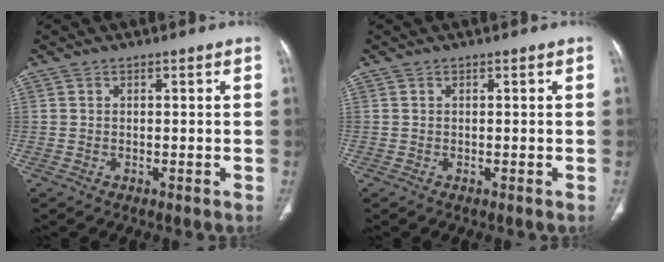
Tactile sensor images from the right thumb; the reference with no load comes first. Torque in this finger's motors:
{"motor_torque": [0.05, 0.05, -0.01, -0.01, 0.01]}